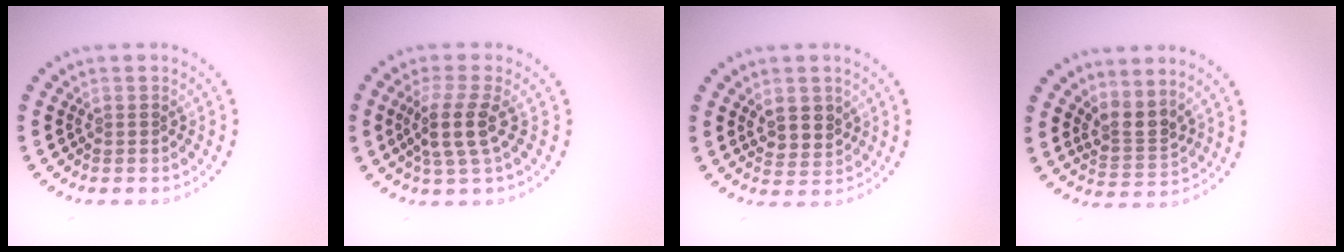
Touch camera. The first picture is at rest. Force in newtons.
{"total": 3.4, "press": 2.6, "slide": 2.2}
{"total": 2.6, "press": 2.4, "slide": 1.0}
{"total": 2.7, "press": 1.9, "slide": 1.9}